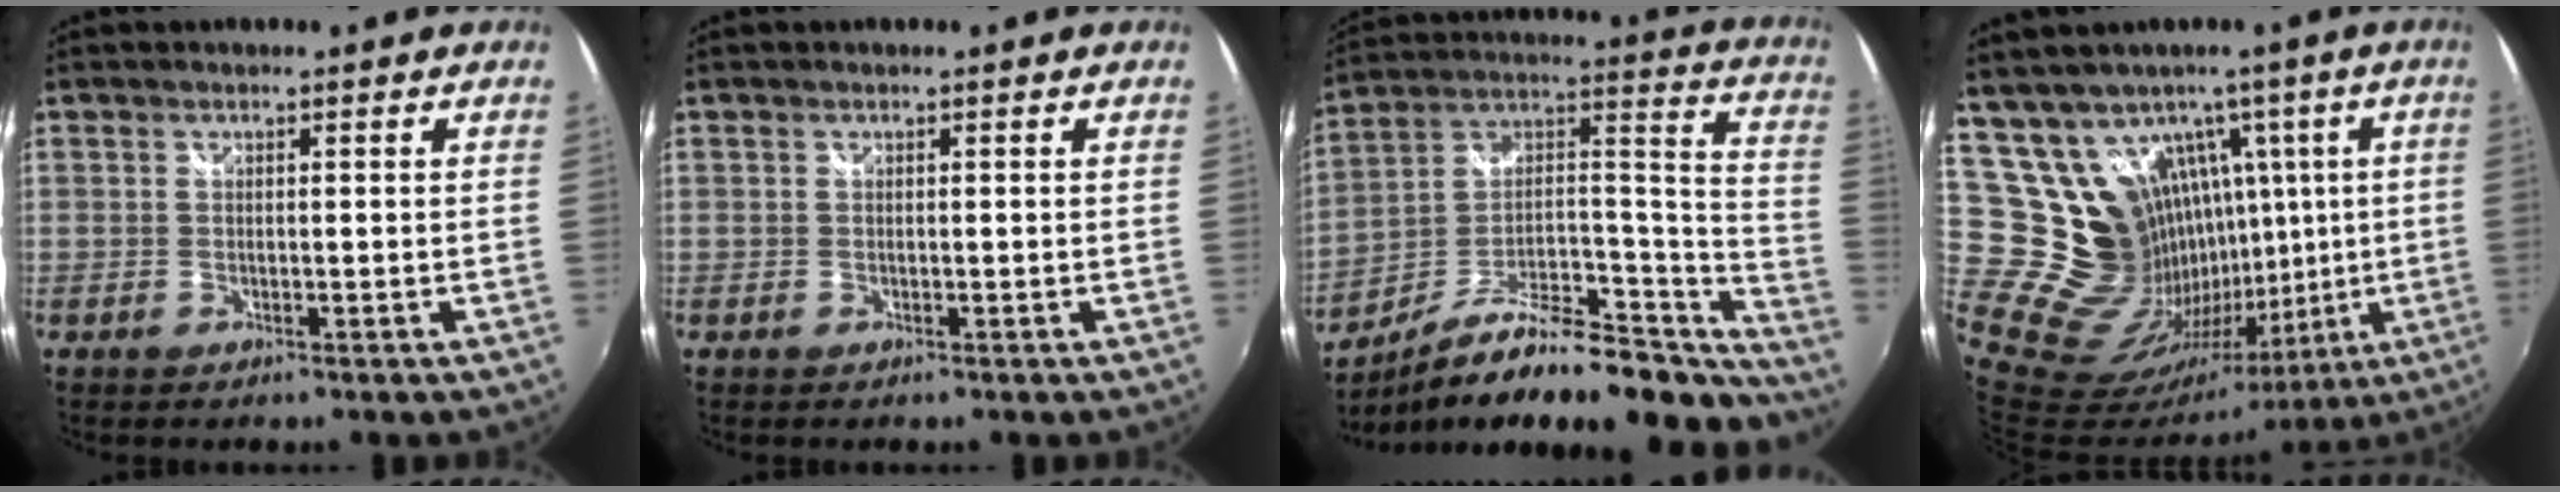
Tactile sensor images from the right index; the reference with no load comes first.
{"total": 0.0}
{"total": 27.2, "force": [-19.9, 8.9, 16.3], "torque": [-0.219, 0.021, -0.304]}
{"total": 19.5, "force": [8.9, 15.1, 8.5], "torque": [-0.170, 0.018, 0.185]}